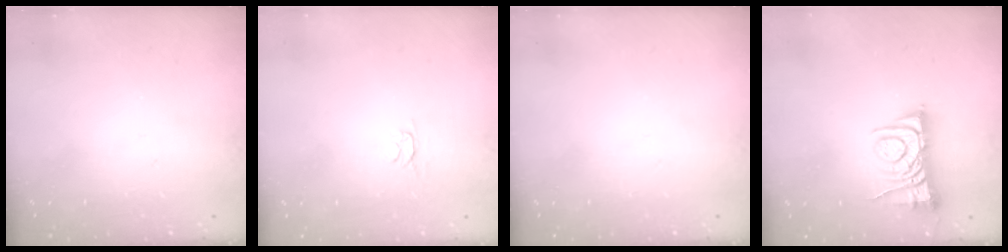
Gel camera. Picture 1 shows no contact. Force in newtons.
{"total": 2.4, "press": 2.3, "slide": 0.5}
{"total": 0.0}
{"total": 7.0, "press": 7.0, "slide": 0.9}